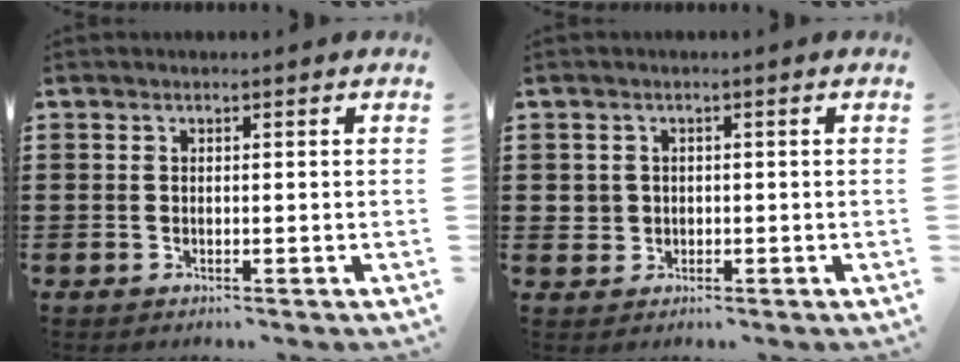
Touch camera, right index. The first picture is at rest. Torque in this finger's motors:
{"motor_torque": [-0.53, 1.61, 0.13, 0.00]}